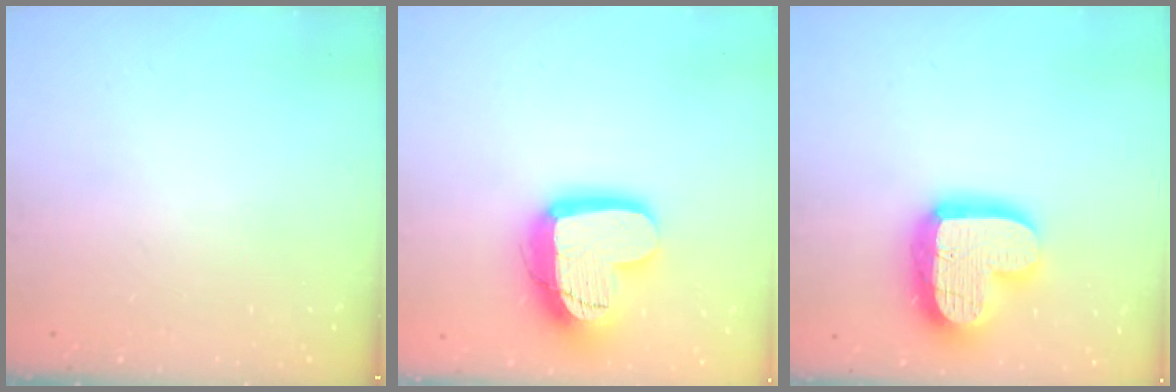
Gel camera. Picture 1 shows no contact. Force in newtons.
{"total": 17.1, "press": 17.0, "slide": 1.5}
{"total": 18.6, "press": 18.6, "slide": 1.4}